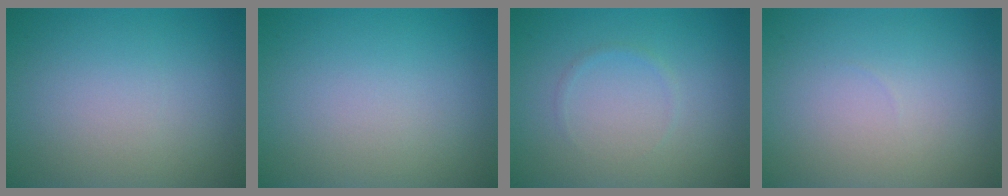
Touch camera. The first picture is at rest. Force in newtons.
{"total": 0.0}
{"total": 0.5, "press": 0.5, "slide": 0.0}
{"total": 0.0}